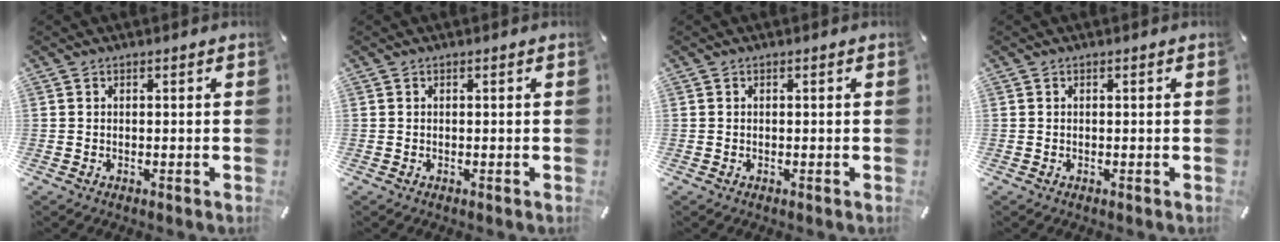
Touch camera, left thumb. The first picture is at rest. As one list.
[{"total": 0.0}, {"total": 0.0}, {"total": 0.0}]